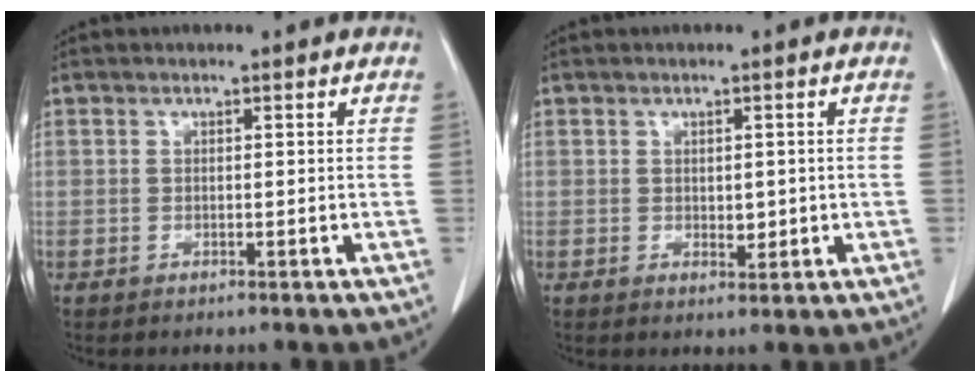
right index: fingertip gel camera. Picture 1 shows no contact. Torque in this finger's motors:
{"motor_torque": [-0.01, 0.06, 0.03, 0.01]}